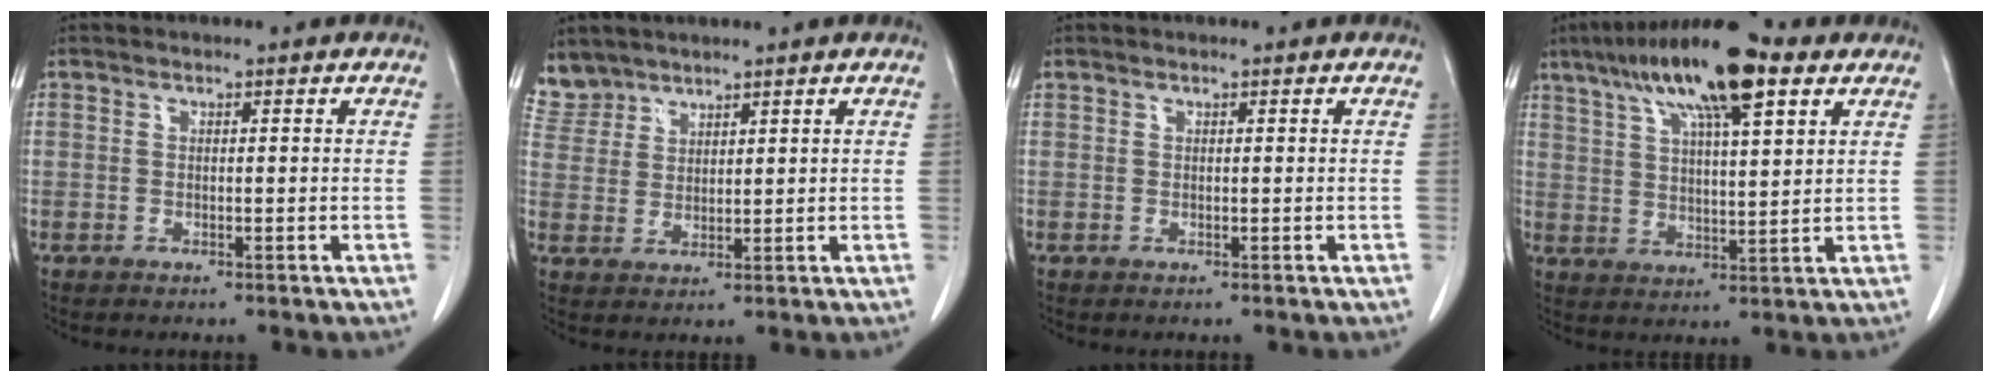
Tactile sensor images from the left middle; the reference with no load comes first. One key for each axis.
{"total": 4.8, "fx": 4.4, "fy": 1.9, "fz": -0.4, "tx": 0.009, "ty": 0.006, "tz": 0.097}
{"total": 0.0}
{"total": 16.3, "fx": 9.6, "fy": 3.3, "fz": 12.7, "tx": -0.233, "ty": 0.032, "tz": 0.162}